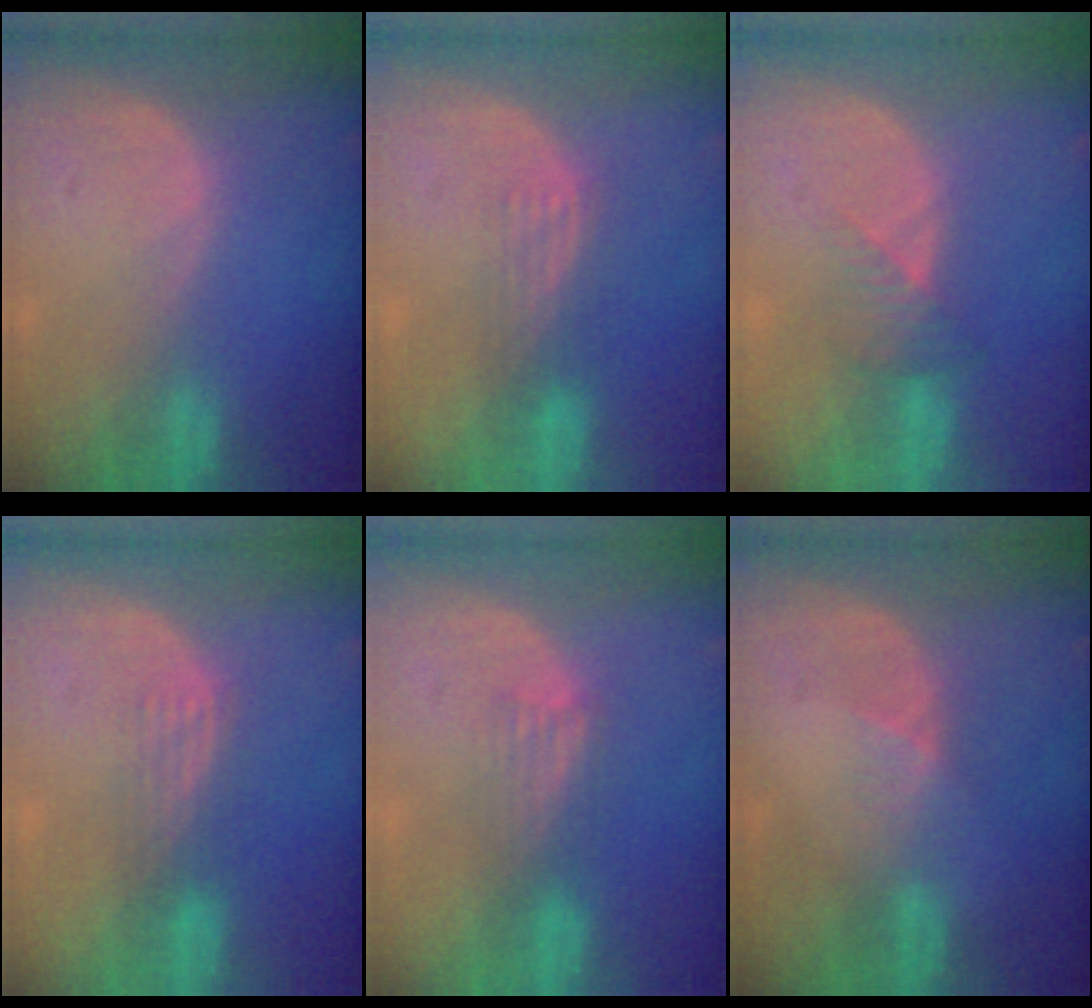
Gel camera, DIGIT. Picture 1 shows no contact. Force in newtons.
{"total": 2.9, "press": 2.7, "slide": 1.1}
{"total": 3.3, "press": 3.0, "slide": 1.2}
{"total": 2.9, "press": 2.7, "slide": 1.1}
{"total": 3.0, "press": 2.8, "slide": 1.1}
{"total": 2.6, "press": 2.2, "slide": 1.4}